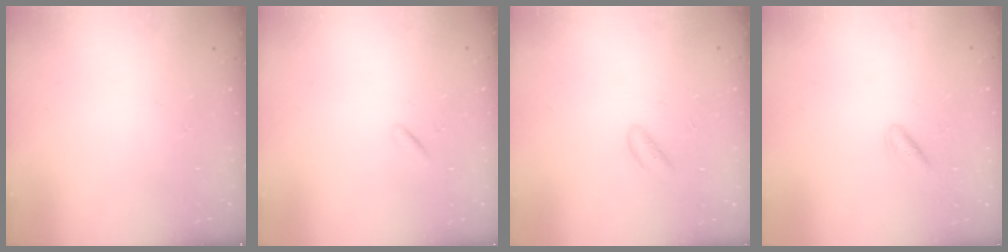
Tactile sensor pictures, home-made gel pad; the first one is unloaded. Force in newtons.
{"total": 0.5, "press": 0.4, "slide": 0.4}
{"total": 2.1, "press": 2.1, "slide": 0.3}
{"total": 2.8, "press": 2.5, "slide": 1.3}